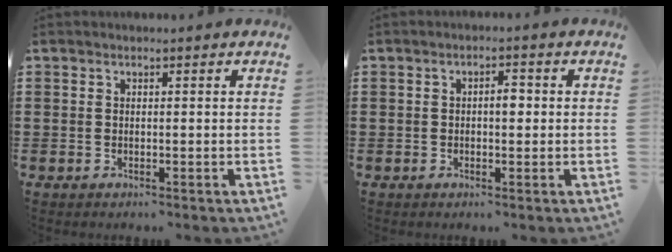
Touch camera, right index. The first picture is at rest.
{"total": 2.4, "force": [-0.1, 0.9, 2.2], "torque": [-0.042, 0.004, -0.003]}